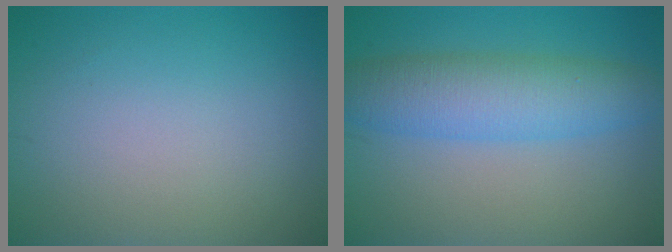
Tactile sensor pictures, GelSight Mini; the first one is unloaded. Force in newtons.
{"total": 4.5, "press": 4.5, "slide": 0.1}